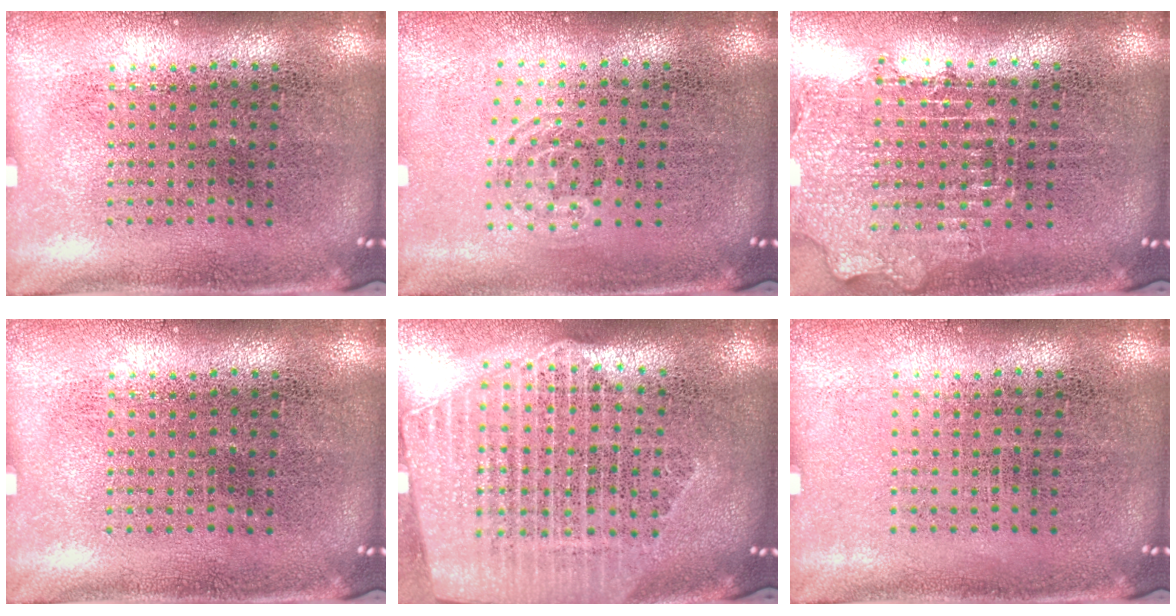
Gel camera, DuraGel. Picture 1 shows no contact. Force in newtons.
{"total": 0.7, "press": 0.5, "slide": 0.5}
{"total": 1.7, "press": 1.4, "slide": 1.0}
{"total": 0.0}
{"total": 2.4, "press": 2.2, "slide": 1.2}
{"total": 0.0}